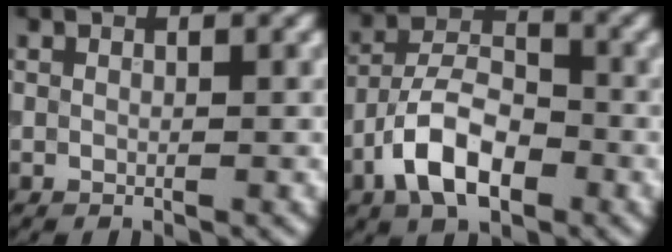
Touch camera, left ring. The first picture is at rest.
{"total": 7.0, "force": [-3.4, 3.6, 4.9], "torque": [-0.090, 0.007, -0.066]}